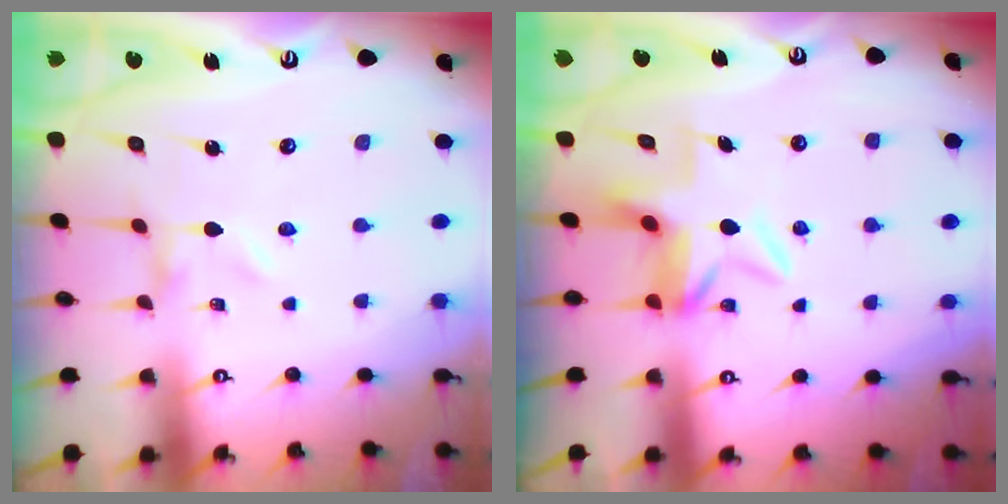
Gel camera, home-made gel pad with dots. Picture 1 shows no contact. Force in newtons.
{"total": 5.3, "press": 4.9, "slide": 2.1}